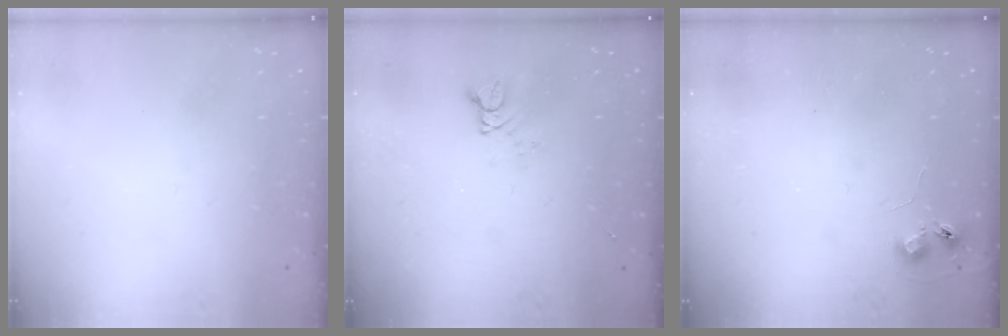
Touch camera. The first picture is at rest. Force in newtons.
{"total": 4.0, "press": 4.0, "slide": 0.6}
{"total": 4.4, "press": 4.4, "slide": 0.5}